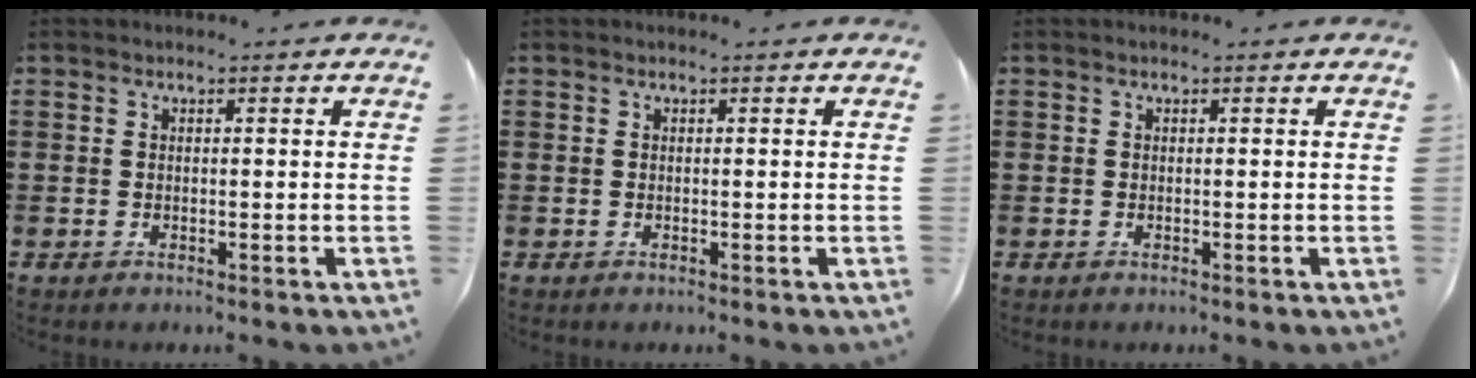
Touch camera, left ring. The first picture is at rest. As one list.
[{"total": 0.0}, {"total": 0.0}]